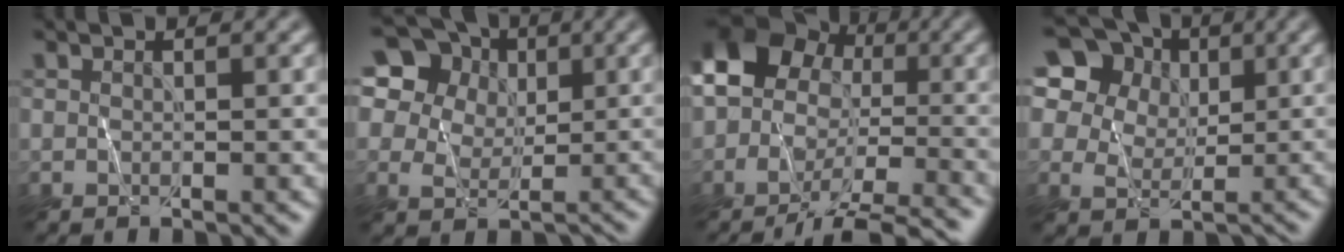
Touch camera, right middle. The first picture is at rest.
{"total": 14.5, "force": [6.9, 11.3, 5.8], "torque": [-0.162, 0.055, 0.128]}
{"total": 12.9, "force": [-4.6, 9.4, 7.7], "torque": [-0.119, -0.001, -0.075]}
{"total": 14.5, "force": [7.1, 11.3, 5.8], "torque": [-0.165, 0.049, 0.136]}